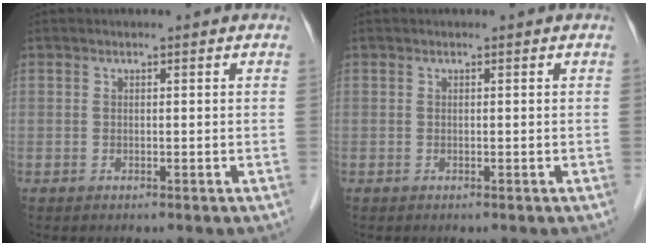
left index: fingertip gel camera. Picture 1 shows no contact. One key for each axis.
{"total": 0.0}